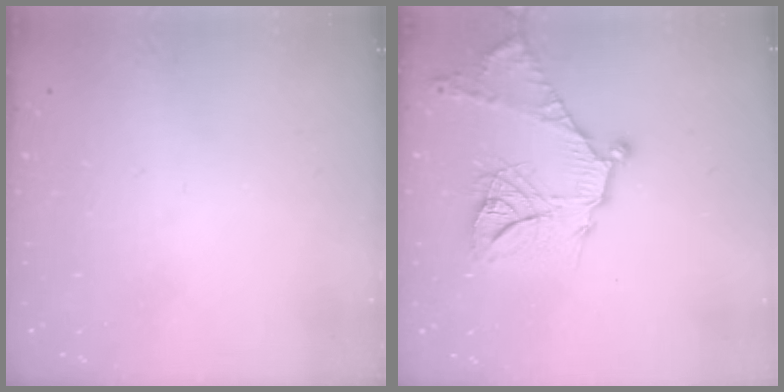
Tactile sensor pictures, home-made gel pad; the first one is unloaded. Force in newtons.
{"total": 19.7, "press": 19.6, "slide": 1.7}